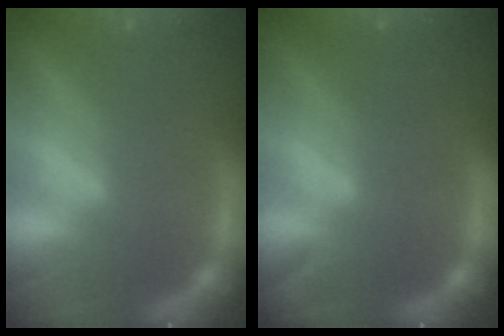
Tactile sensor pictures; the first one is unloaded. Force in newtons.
{"total": 0.9}